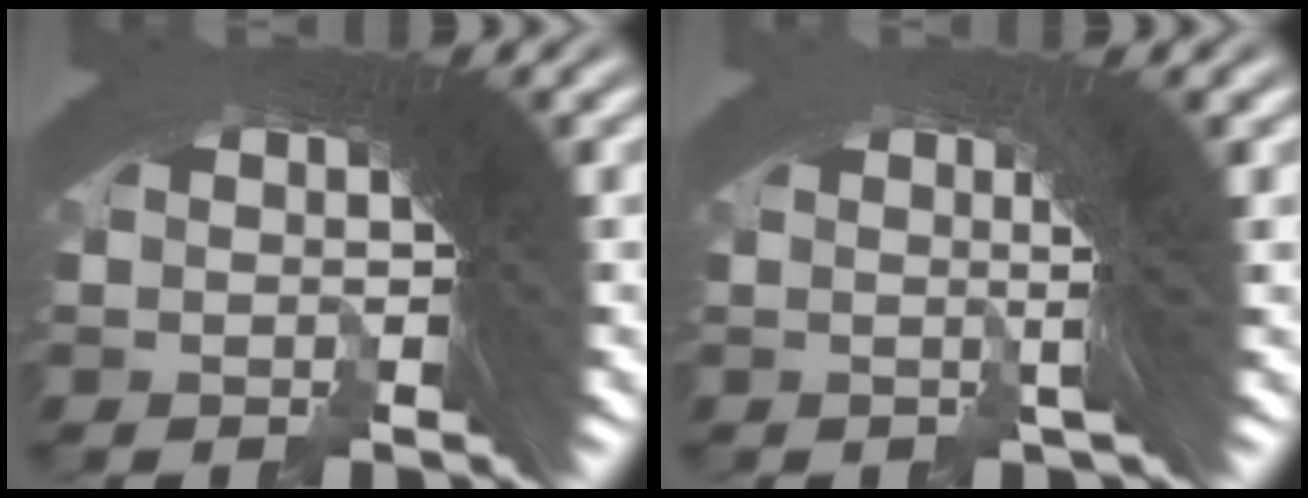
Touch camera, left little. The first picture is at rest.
{"total": 3.7, "force": [1.2, 1.1, 3.3], "torque": [-0.050, 0.023, 0.004]}